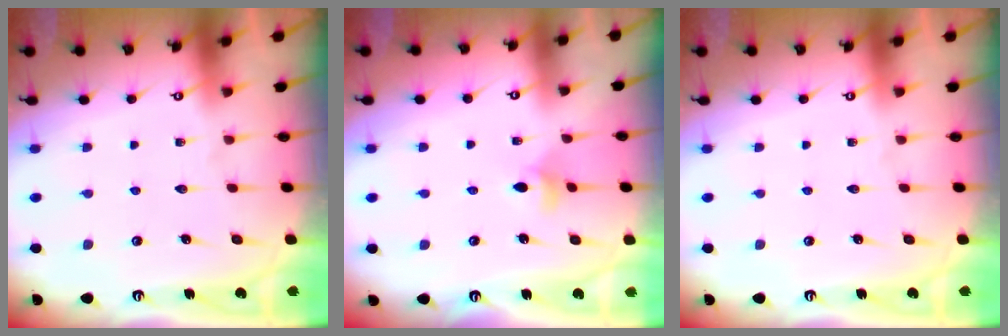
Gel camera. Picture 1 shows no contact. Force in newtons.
{"total": 5.3, "press": 5.2, "slide": 0.9}
{"total": 0.0}